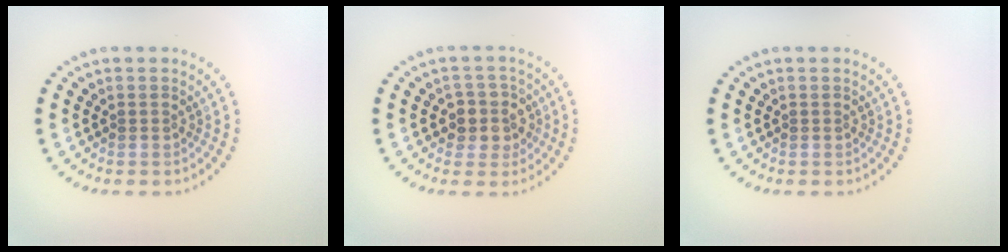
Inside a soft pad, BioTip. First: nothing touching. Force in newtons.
{"total": 2.9, "press": 2.6, "slide": 1.3}
{"total": 0.0}